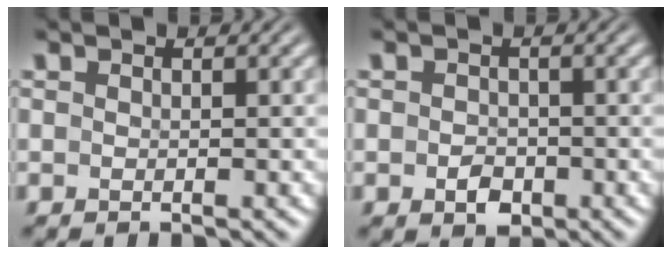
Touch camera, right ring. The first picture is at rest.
{"total": 1.7, "force": [-1.0, 1.0, 1.0], "torque": [-0.006, -0.011, -0.009]}